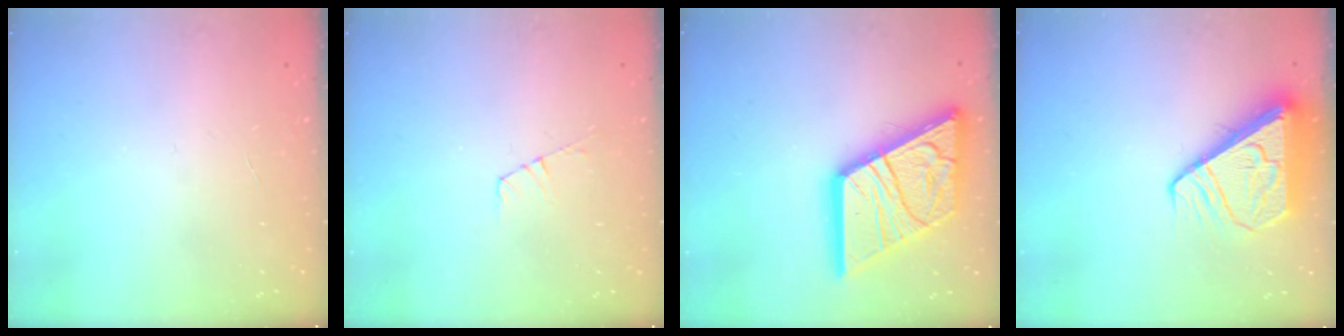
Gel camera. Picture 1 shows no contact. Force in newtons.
{"total": 3.6, "press": 3.6, "slide": 0.3}
{"total": 27.4, "press": 27.2, "slide": 3.1}
{"total": 8.3, "press": 8.2, "slide": 1.1}